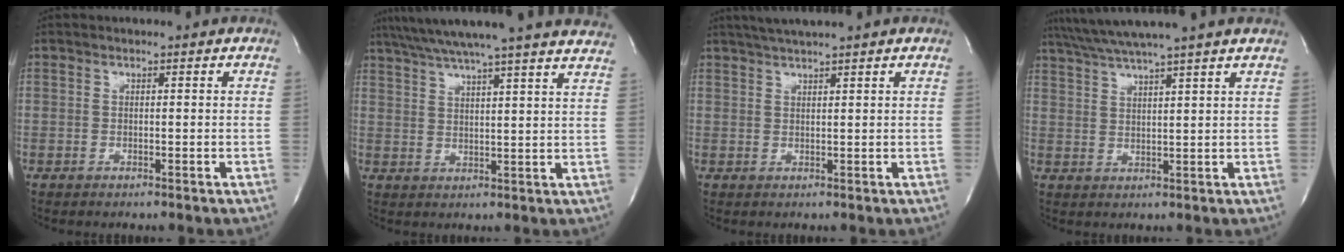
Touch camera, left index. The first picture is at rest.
{"total": 24.6, "force": [22.0, -0.4, 11.0], "torque": [-0.188, -0.014, 0.283]}
{"total": 4.8, "force": [4.0, -0.7, 2.5], "torque": [-0.044, 0.021, 0.072]}
{"total": 10.4, "force": [8.9, -1.8, 5.0], "torque": [-0.091, 0.017, 0.132]}